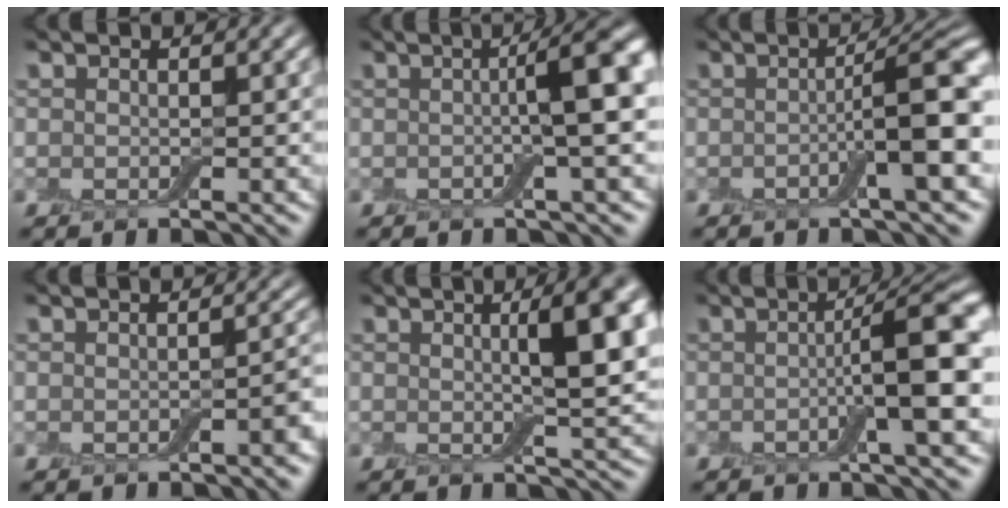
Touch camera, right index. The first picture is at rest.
{"total": 5.8, "force": [0.4, 1.0, 5.7], "torque": [-0.074, 0.013, 0.000]}
{"total": 5.9, "force": [-0.8, 0.9, 5.8], "torque": [-0.083, 0.013, -0.020]}
{"total": 1.6, "force": [-0.7, 0.4, 1.3], "torque": [-0.018, 0.004, -0.009]}
{"total": 6.5, "force": [1.4, 1.5, 6.1], "torque": [-0.072, 0.009, 0.018]}
{"total": 6.8, "force": [-0.4, 1.1, 6.7], "torque": [-0.094, 0.013, -0.013]}